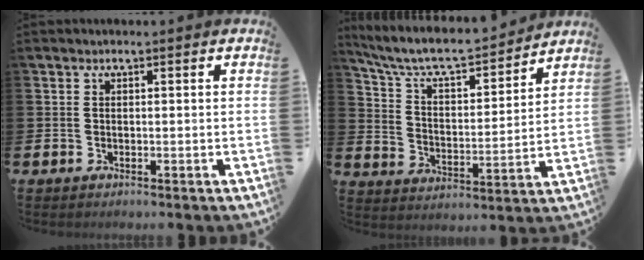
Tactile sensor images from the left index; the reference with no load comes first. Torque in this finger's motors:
{"motor_torque": [0.69, -1.20, 0.41, 0.19]}